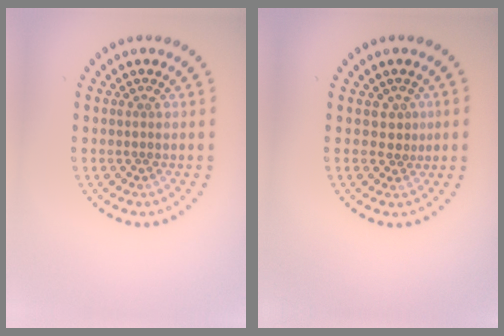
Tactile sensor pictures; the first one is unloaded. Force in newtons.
{"total": 1.2, "press": 0.8, "slide": 0.8}